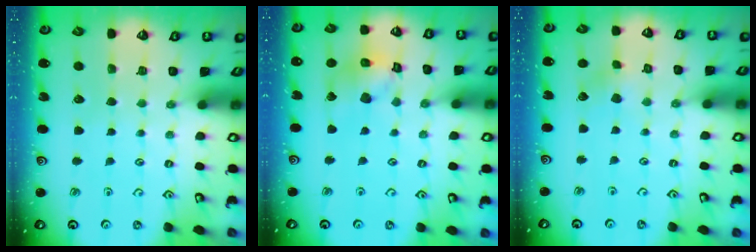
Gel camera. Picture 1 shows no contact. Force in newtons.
{"total": 12.4, "press": 12.2, "slide": 1.7}
{"total": 2.9, "press": 2.9, "slide": 0.3}